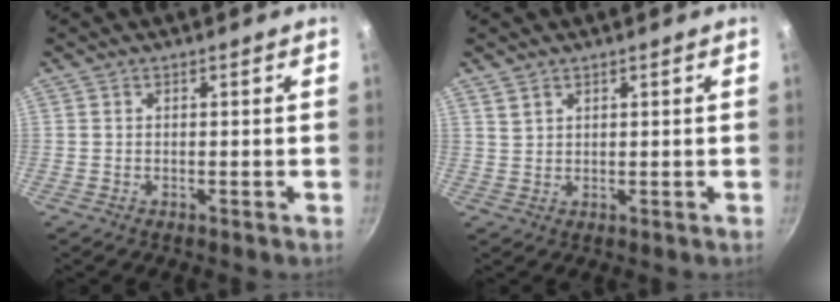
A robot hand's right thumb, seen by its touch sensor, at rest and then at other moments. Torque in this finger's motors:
{"motor_torque": [-0.42, 0.27, -0.29, 0.30, 0.05]}